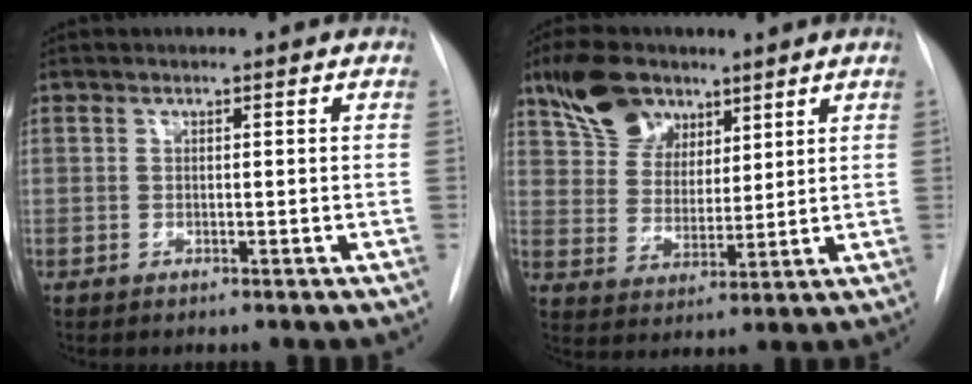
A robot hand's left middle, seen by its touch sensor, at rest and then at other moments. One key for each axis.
{"total": 9.6, "fx": 6.5, "fy": 6.3, "fz": 3.3, "tx": -0.068, "ty": 0.027, "tz": 0.124}